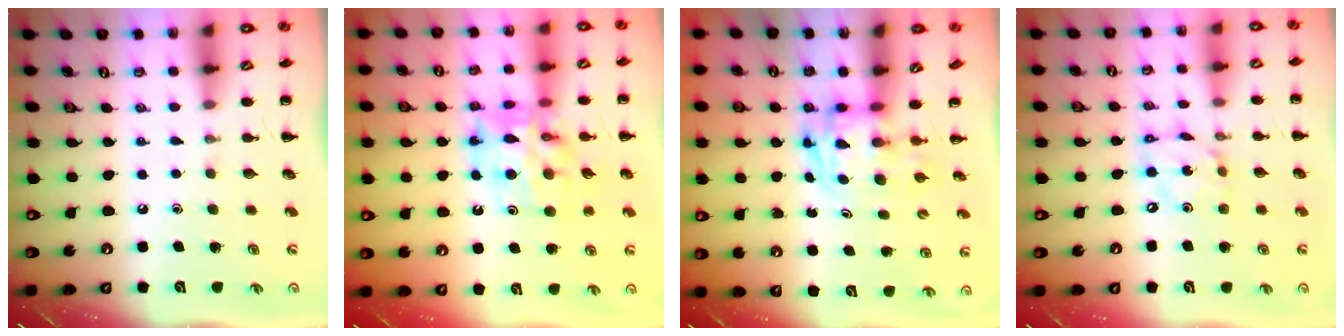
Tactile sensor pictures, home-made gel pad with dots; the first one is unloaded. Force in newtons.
{"total": 14.3, "press": 13.8, "slide": 3.8}
{"total": 2.9, "press": 2.9, "slide": 0.5}
{"total": 7.5, "press": 7.4, "slide": 1.5}